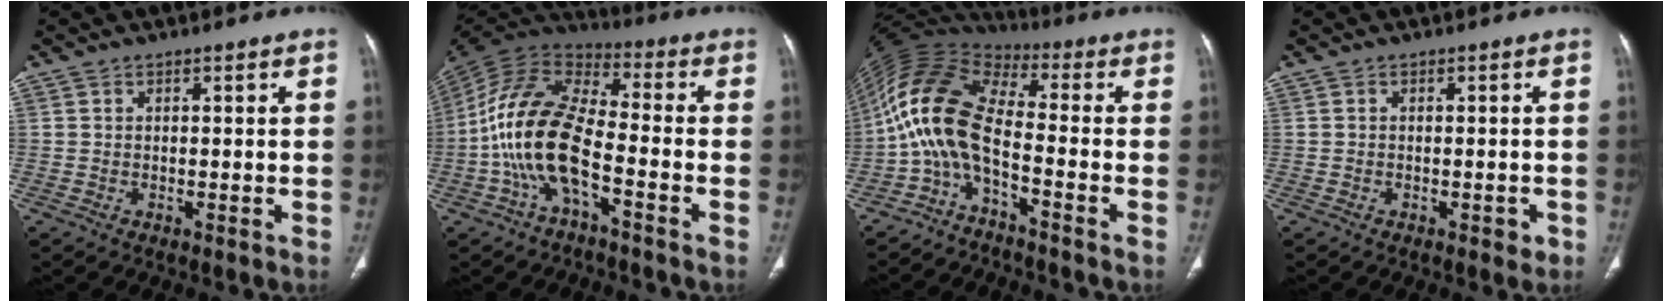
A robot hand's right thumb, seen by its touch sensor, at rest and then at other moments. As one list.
[{"total": 15.9, "force": [-4.9, 6.8, 13.5], "torque": [-0.268, 0.051, -0.100]}, {"total": 11.3, "force": [-3.8, 4.0, 9.9], "torque": [-0.210, 0.068, -0.093]}, {"total": 1.5, "force": [-0.7, 0.9, 1.0], "torque": [-0.005, 0.002, -0.008]}]